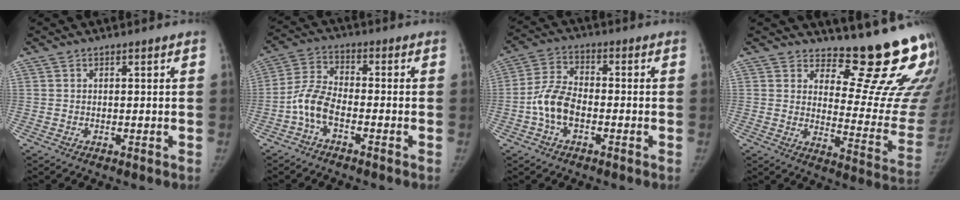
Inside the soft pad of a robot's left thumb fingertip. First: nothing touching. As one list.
[{"total": 6.8, "force": [-3.1, 3.1, 5.2], "torque": [-0.111, 0.028, -0.070]}, {"total": 8.2, "force": [-2.4, 4.8, 6.2], "torque": [-0.122, 0.026, -0.053]}, {"total": 17.9, "force": [15.3, 3.7, 8.5], "torque": [-0.066, -0.180, 0.188]}]